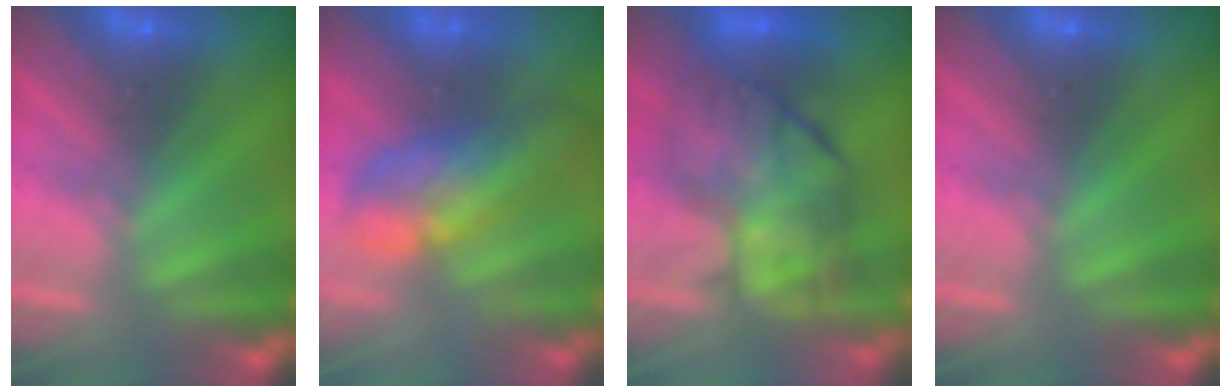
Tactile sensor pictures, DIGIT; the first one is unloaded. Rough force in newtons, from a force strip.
{"total": 9.1}
{"total": 9.8}
{"total": 0.0}